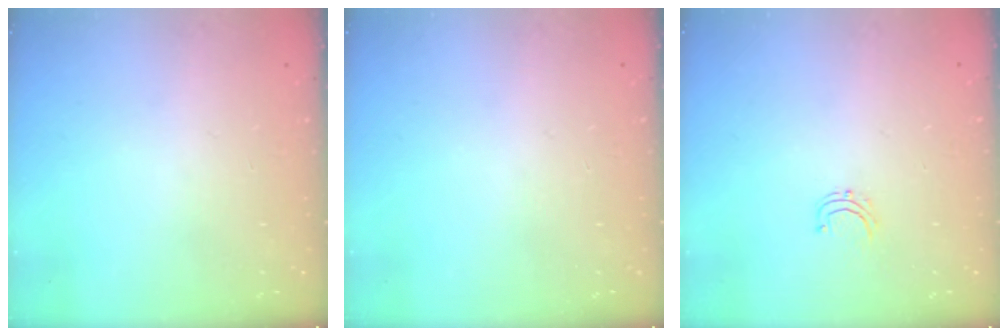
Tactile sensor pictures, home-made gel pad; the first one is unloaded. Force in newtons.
{"total": 0.0}
{"total": 3.6, "press": 3.5, "slide": 0.4}